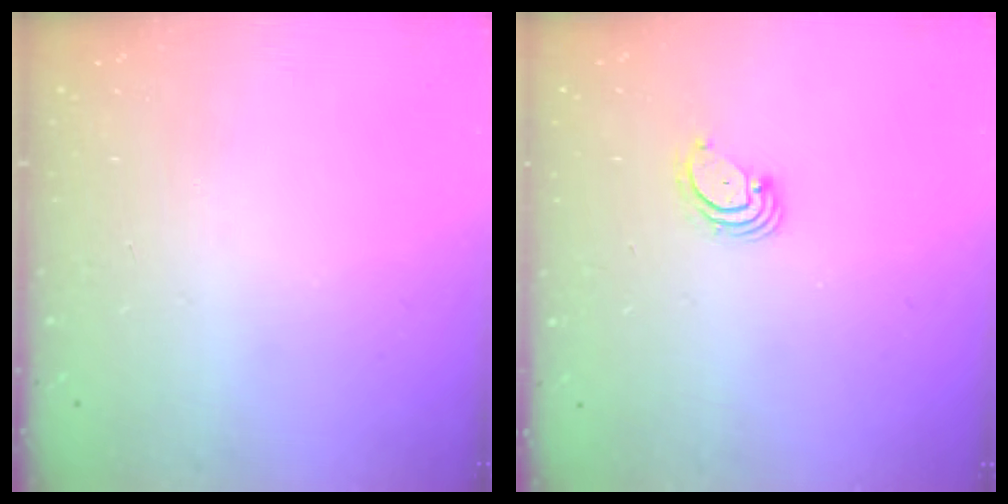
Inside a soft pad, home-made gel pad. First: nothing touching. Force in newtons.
{"total": 3.1, "press": 3.1, "slide": 0.3}